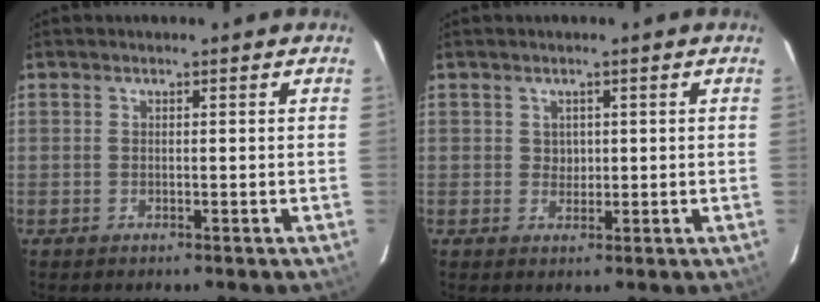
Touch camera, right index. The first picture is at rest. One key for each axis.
{"total": 1.8, "fx": 0.5, "fy": 1.6, "fz": 0.3, "tx": -0.001, "ty": 0.004, "tz": 0.009}